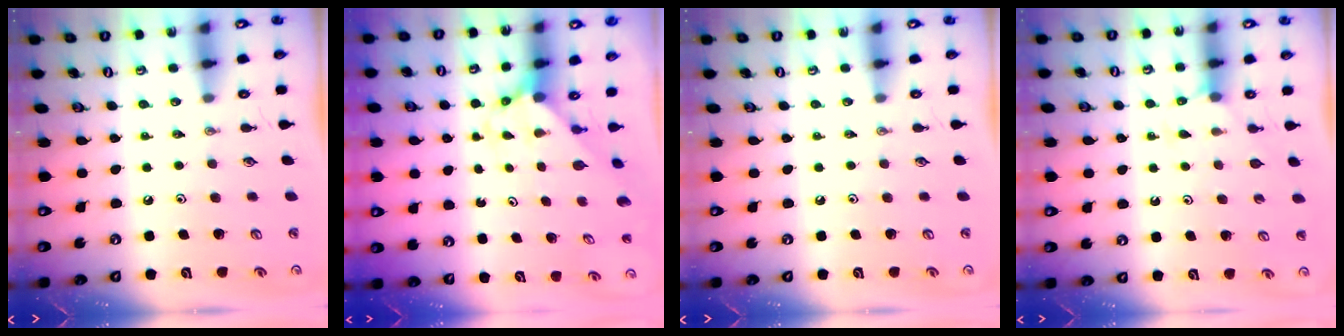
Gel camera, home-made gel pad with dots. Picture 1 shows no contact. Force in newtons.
{"total": 3.6, "press": 3.5, "slide": 0.4}
{"total": 0.0}
{"total": 6.5, "press": 6.5, "slide": 0.6}